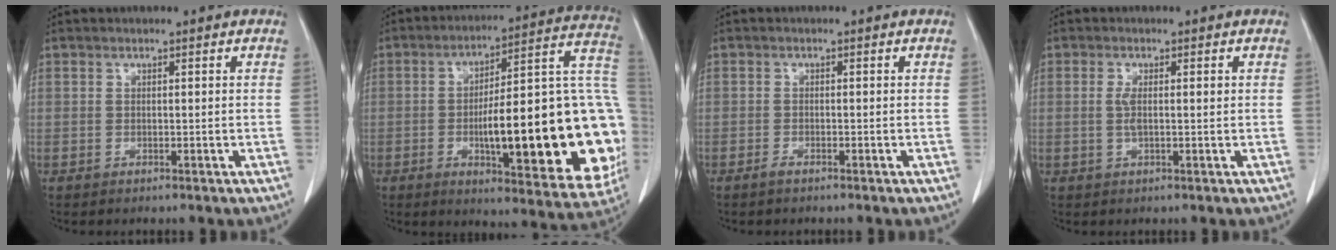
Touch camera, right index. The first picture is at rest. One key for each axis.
{"total": 29.1, "fx": -4.8, "fy": 6.1, "fz": 28.1, "tx": -0.299, "ty": 0.019, "tz": -0.062}
{"total": 1.0, "fx": -0.8, "fy": 0.2, "fz": 0.5, "tx": -0.012, "ty": 0.000, "tz": -0.014}
{"total": 2.2, "fx": 0.3, "fy": 0.6, "fz": 2.1, "tx": -0.046, "ty": 0.006, "tz": 0.009}